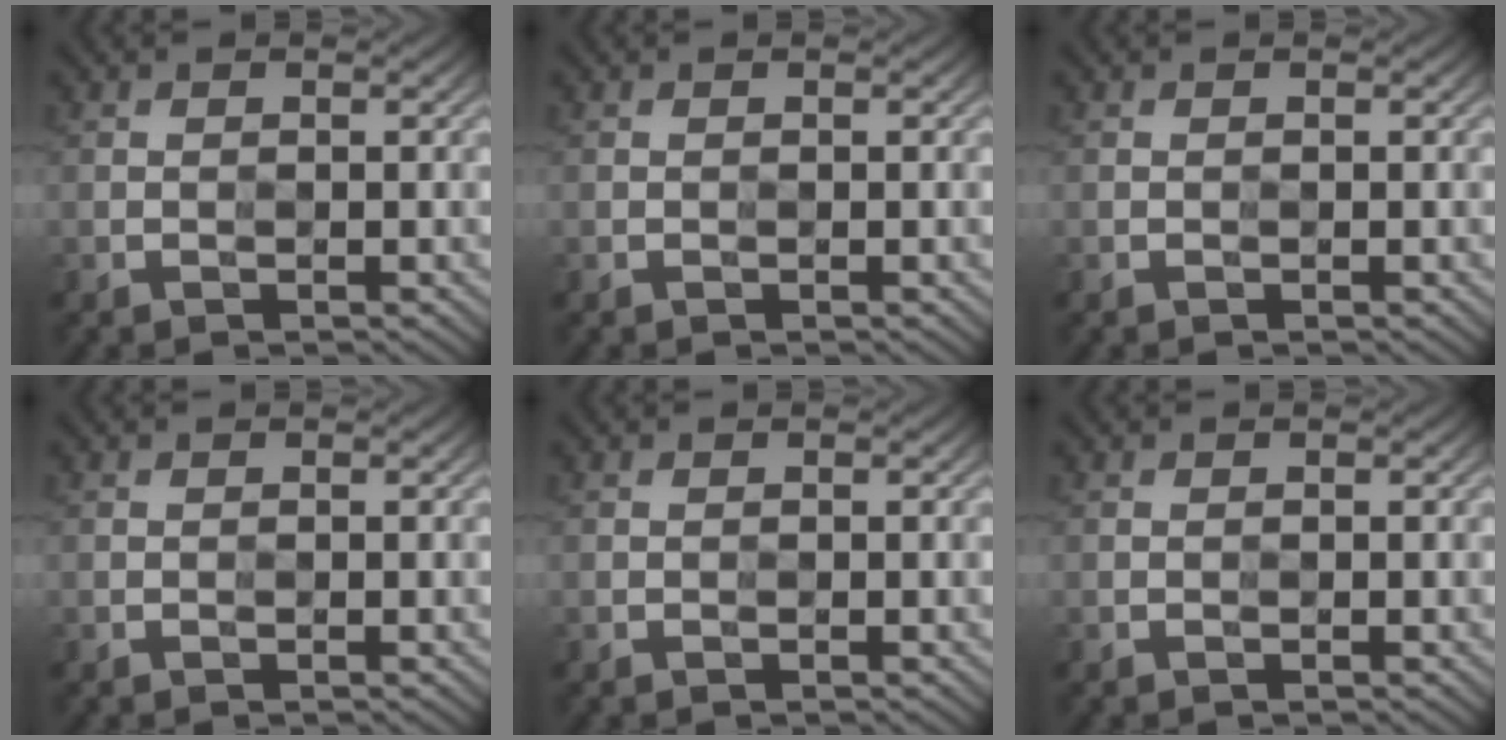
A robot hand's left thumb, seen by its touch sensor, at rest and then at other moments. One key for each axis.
{"total": 0.0}
{"total": 0.0}
{"total": 0.0}
{"total": 0.0}
{"total": 0.0}